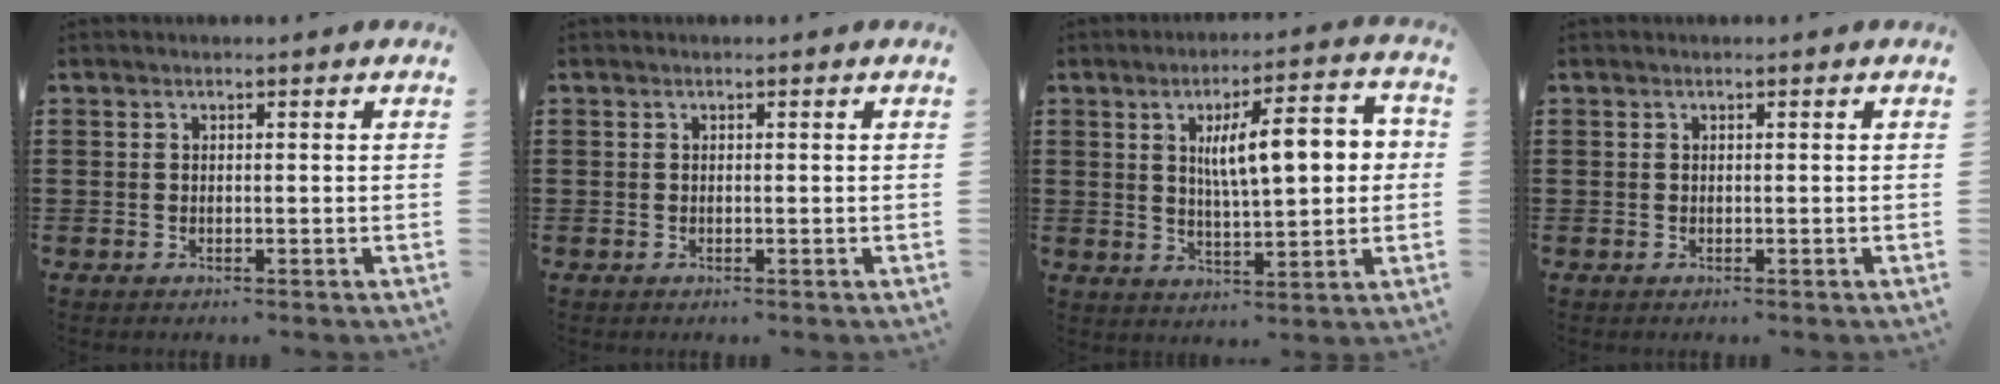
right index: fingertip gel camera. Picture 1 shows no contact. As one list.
[{"total": 0.0}, {"total": 10.2, "force": [2.3, 3.2, 9.4], "torque": [-0.157, 0.002, 0.032]}, {"total": 0.0}]